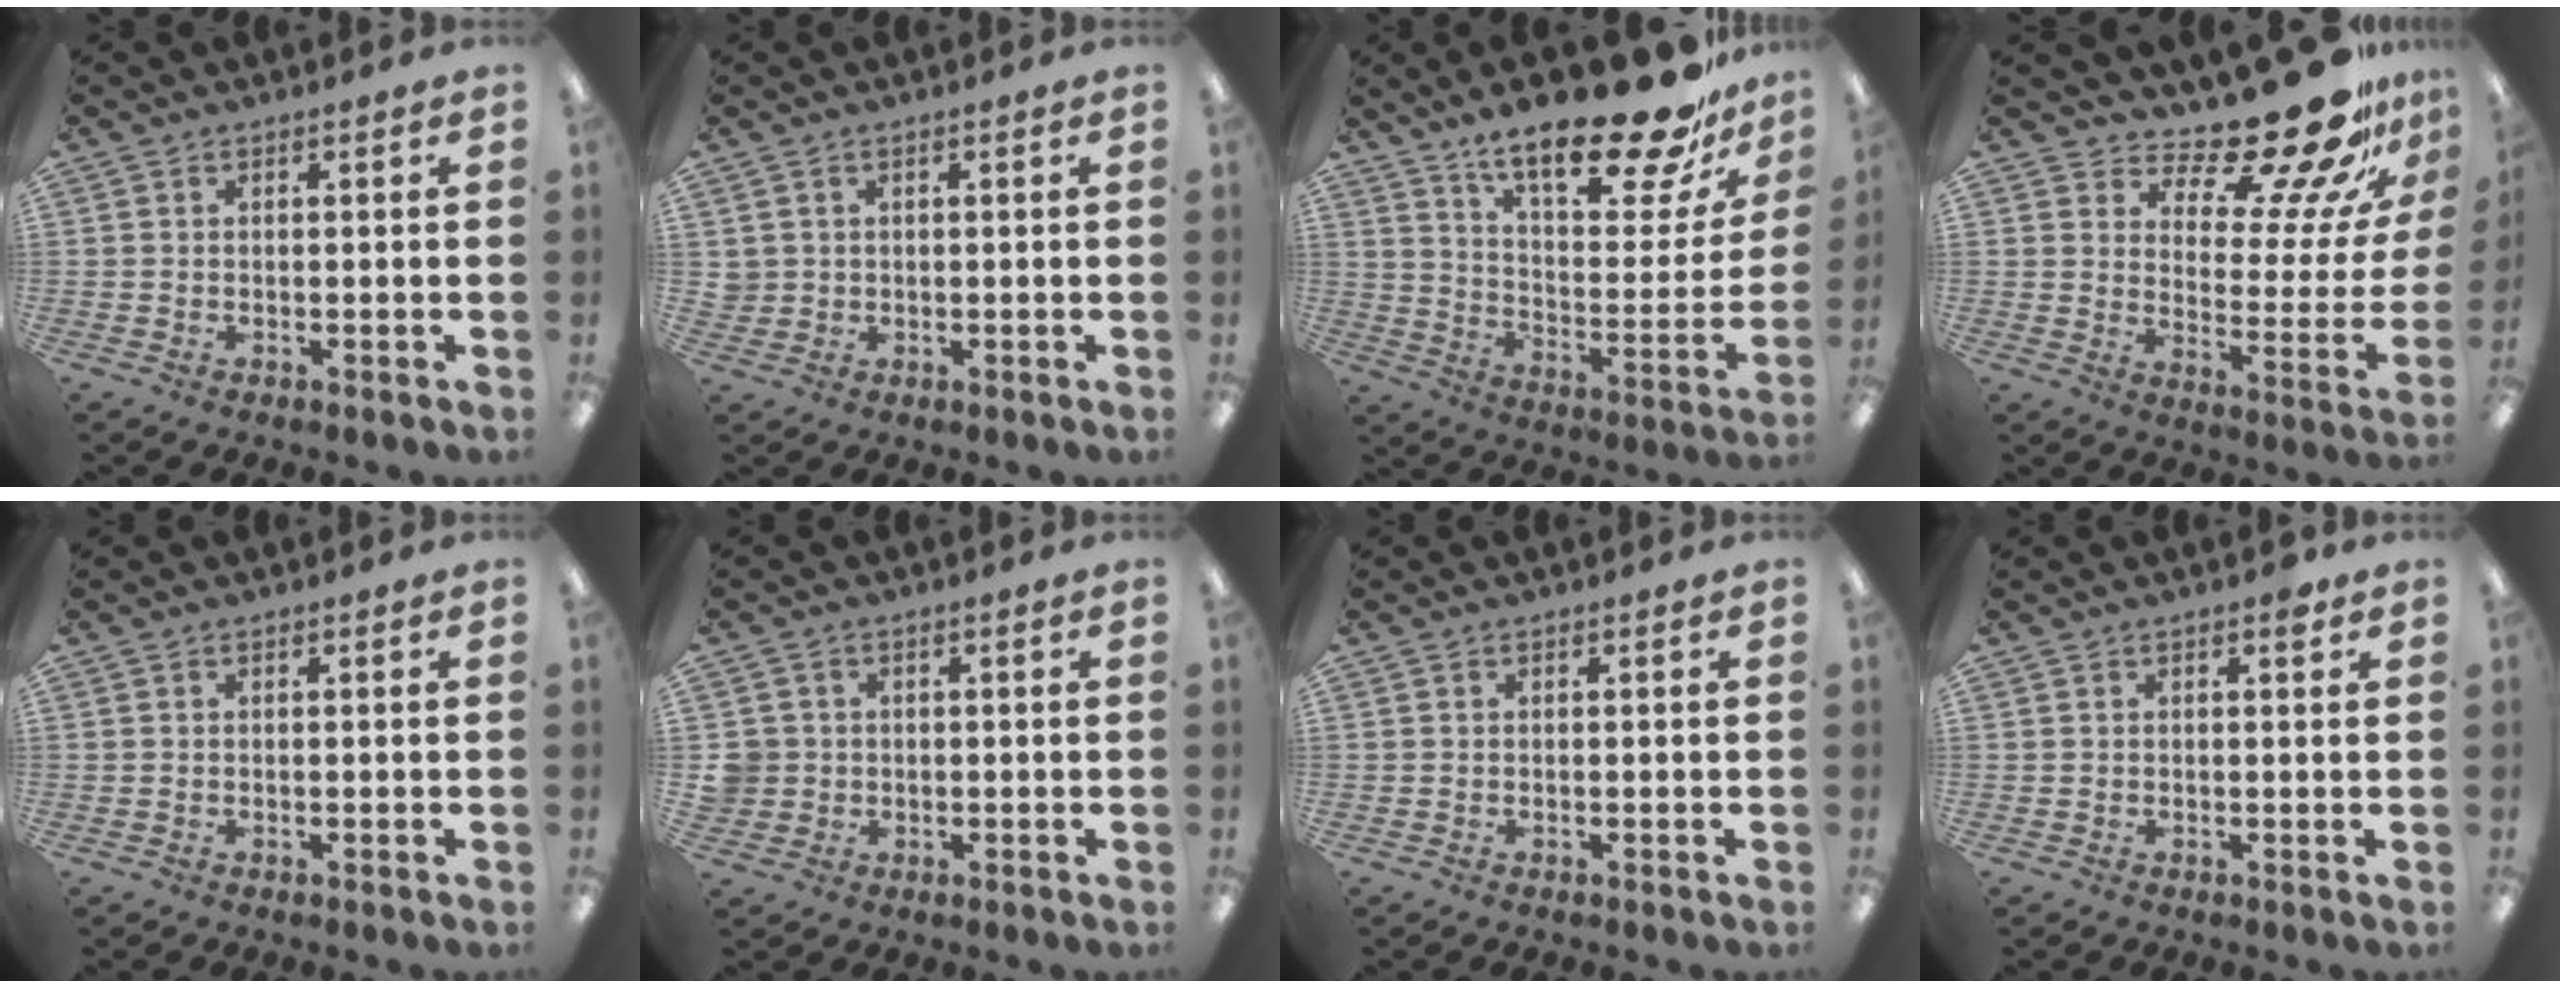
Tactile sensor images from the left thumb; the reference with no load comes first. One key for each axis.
{"total": 2.1, "fx": 0.8, "fy": 1.9, "fz": 0.2, "tx": -0.008, "ty": 0.002, "tz": 0.015}
{"total": 23.9, "fx": 17.5, "fy": 7.3, "fz": 14.5, "tx": -0.208, "ty": -0.123, "tz": 0.288}
{"total": 21.2, "fx": 17.6, "fy": 5.2, "fz": 10.5, "tx": -0.141, "ty": -0.138, "tz": 0.282}
{"total": 0.0}
{"total": 4.0, "fx": 0.1, "fy": 3.9, "fz": 0.4, "tx": -0.007, "ty": 0.008, "tz": 0.003}
{"total": 0.0}
{"total": 1.9, "fx": 1.0, "fy": 0.8, "fz": 1.4, "tx": -0.007, "ty": -0.006, "tz": 0.011}